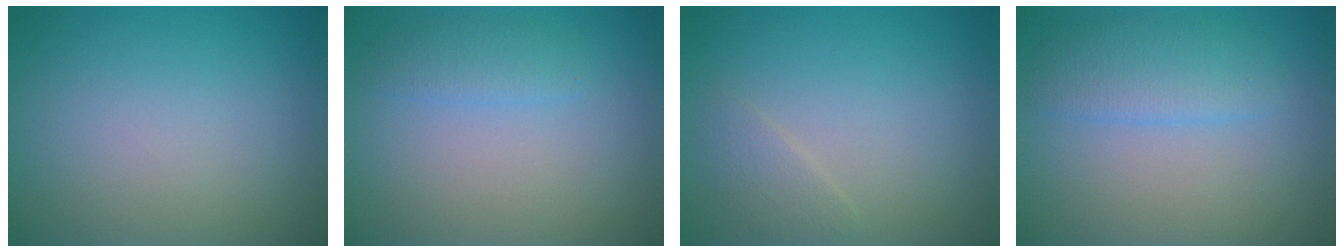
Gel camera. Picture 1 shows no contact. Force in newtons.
{"total": 1.6, "press": 1.6, "slide": 0.2}
{"total": 1.4, "press": 1.4, "slide": 0.1}
{"total": 2.6, "press": 2.6, "slide": 0.1}